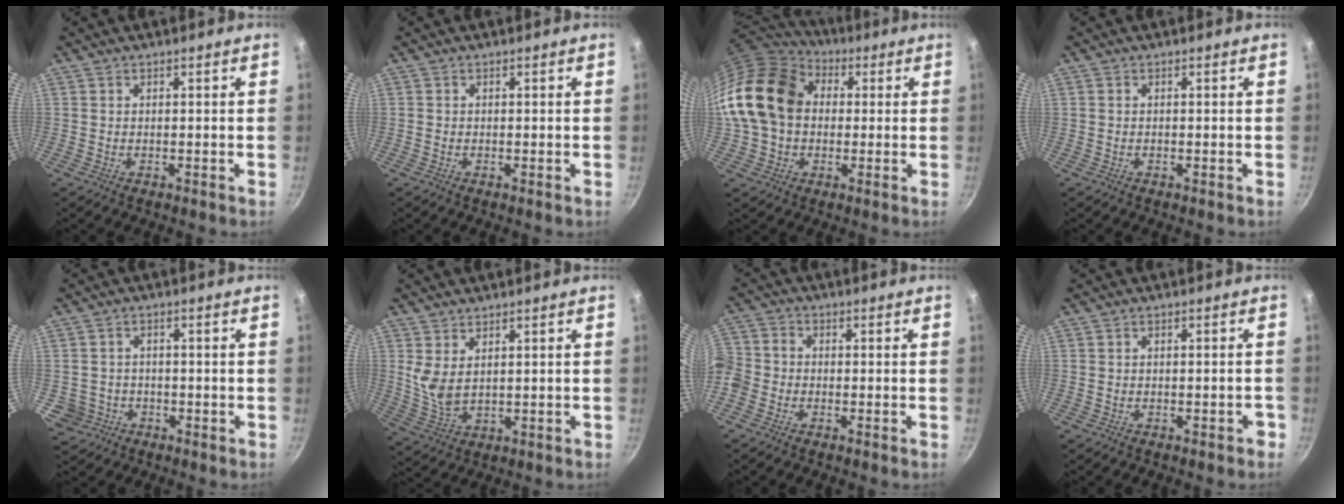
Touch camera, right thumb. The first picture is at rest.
{"total": 0.0}
{"total": 18.8, "force": [2.1, 14.6, 11.8], "torque": [-0.208, 0.037, 0.027]}
{"total": 0.0}
{"total": 4.7, "force": [-1.3, 4.4, 1.0], "torque": [0.000, 0.019, -0.012]}
{"total": 5.5, "force": [2.3, 2.9, 4.2], "torque": [-0.077, -0.026, 0.054]}
{"total": 9.1, "force": [-2.8, 7.5, 4.4], "torque": [-0.100, 0.030, -0.074]}
{"total": 1.7, "force": [-1.0, 0.8, 1.1], "torque": [-0.006, 0.019, -0.006]}